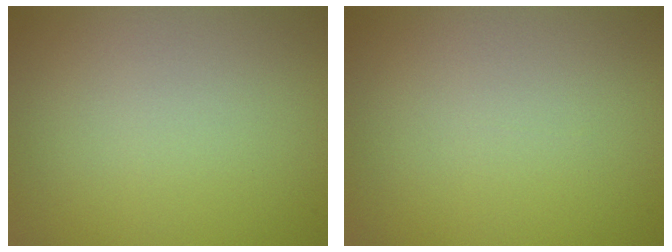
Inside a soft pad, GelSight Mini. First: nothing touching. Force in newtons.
{"total": 0.0}